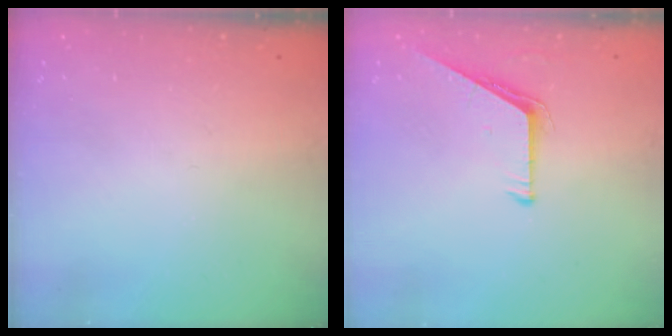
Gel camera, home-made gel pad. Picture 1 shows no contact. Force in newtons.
{"total": 5.3, "press": 5.3, "slide": 0.5}